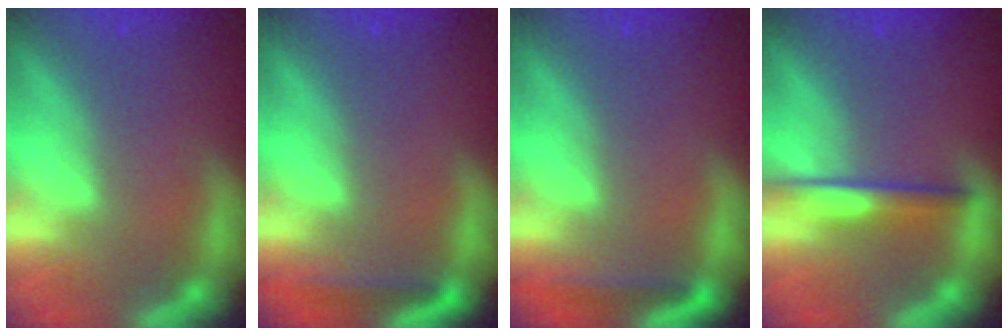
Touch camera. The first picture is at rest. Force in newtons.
{"total": 1.9}
{"total": 1.9}
{"total": 3.0}